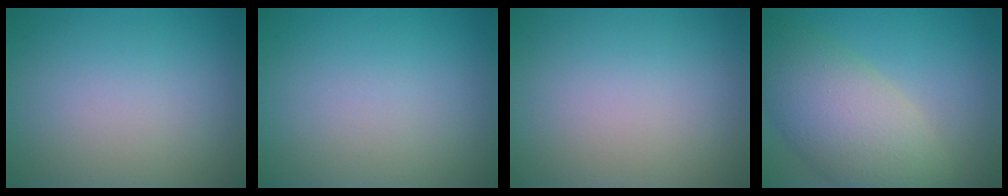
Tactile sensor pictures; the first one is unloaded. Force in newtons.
{"total": 0.0}
{"total": 0.0}
{"total": 8.2, "press": 8.2, "slide": 0.4}